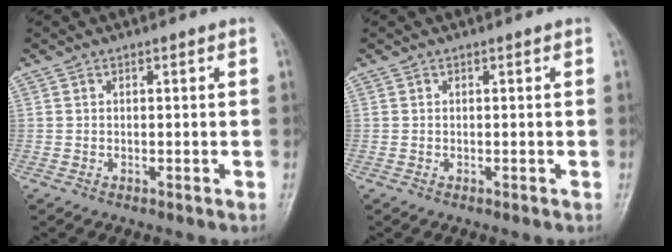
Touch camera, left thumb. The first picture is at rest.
{"total": 0.0}